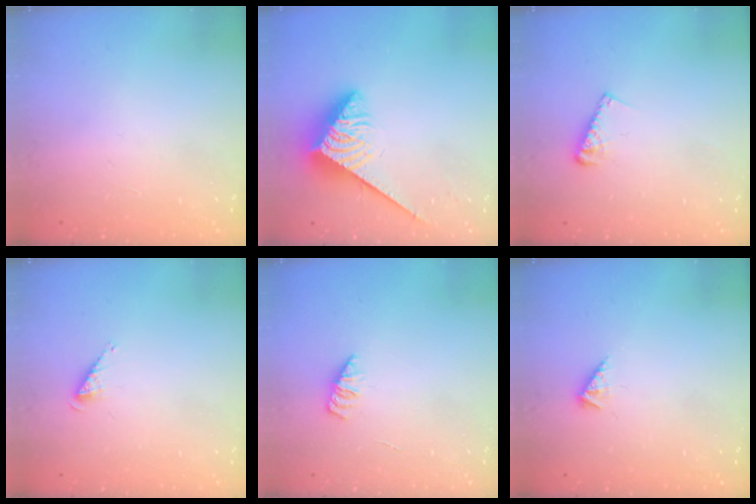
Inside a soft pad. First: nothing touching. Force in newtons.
{"total": 3.7, "press": 3.7, "slide": 0.4}
{"total": 4.8, "press": 4.8, "slide": 0.4}
{"total": 2.6, "press": 2.6, "slide": 0.4}
{"total": 1.7, "press": 1.7, "slide": 0.3}
{"total": 2.8, "press": 2.7, "slide": 0.4}